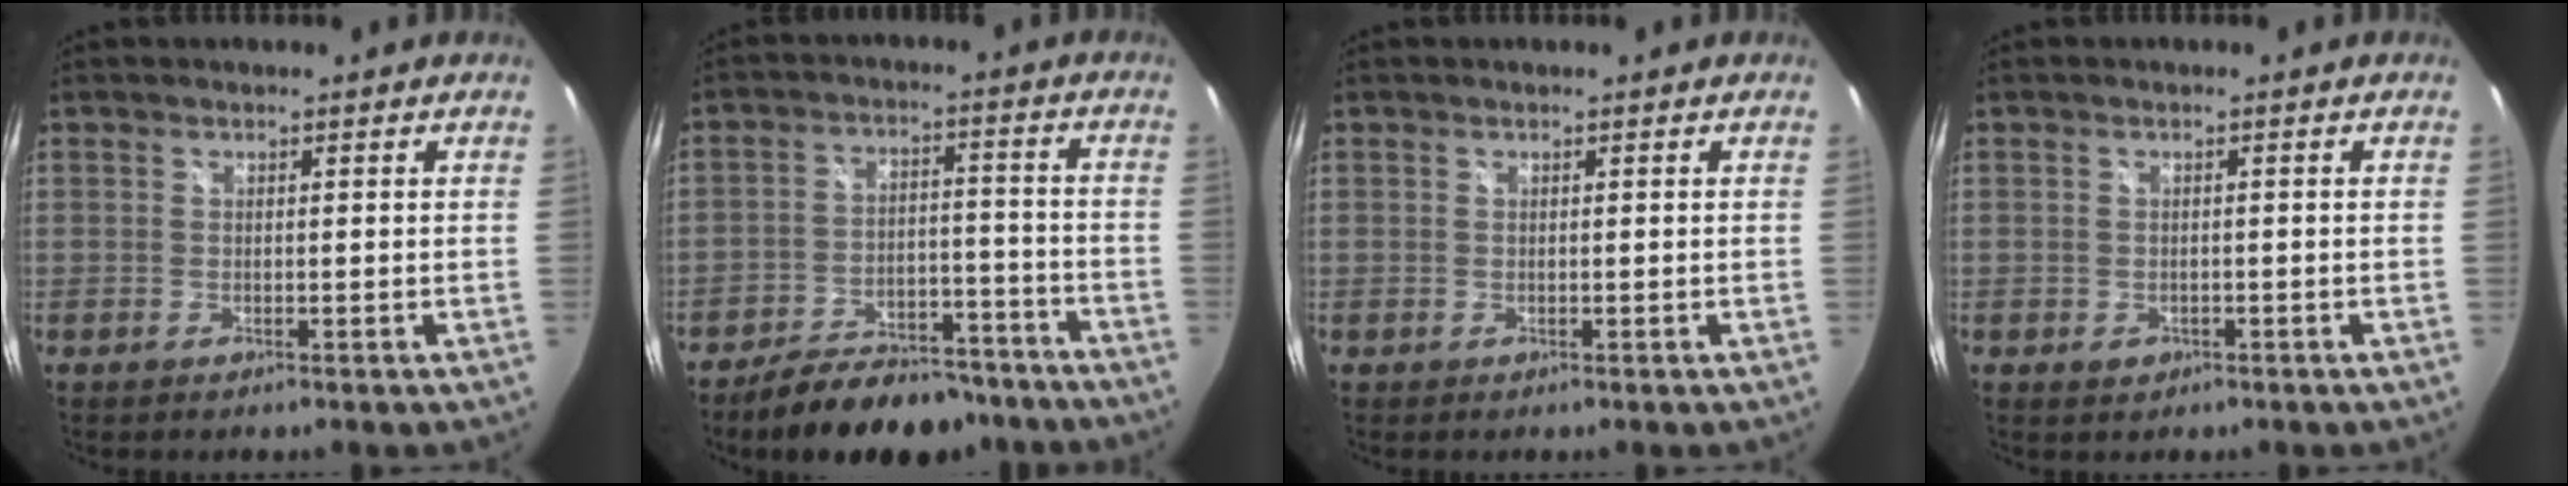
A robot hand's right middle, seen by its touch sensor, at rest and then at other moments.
{"total": 15.5, "force": [-13.0, 5.9, 5.9], "torque": [-0.112, 0.008, -0.177]}
{"total": 0.0}
{"total": 1.8, "force": [-0.9, 1.5, 0.6], "torque": [-0.012, -0.004, -0.011]}